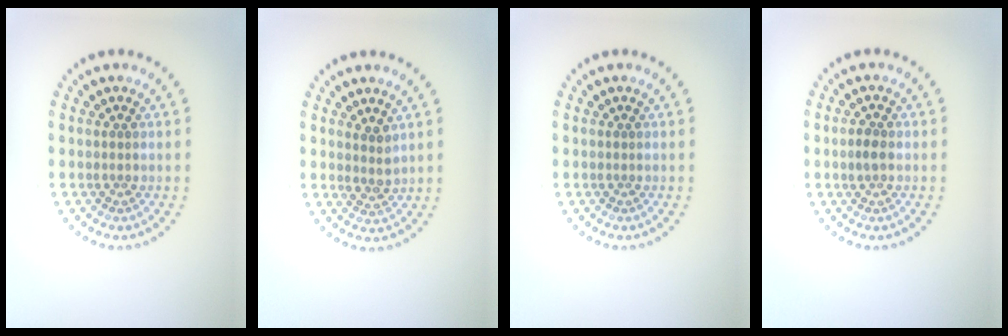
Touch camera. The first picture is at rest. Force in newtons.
{"total": 1.7, "press": 1.4, "slide": 0.9}
{"total": 0.0}
{"total": 1.5, "press": 1.5, "slide": 0.3}